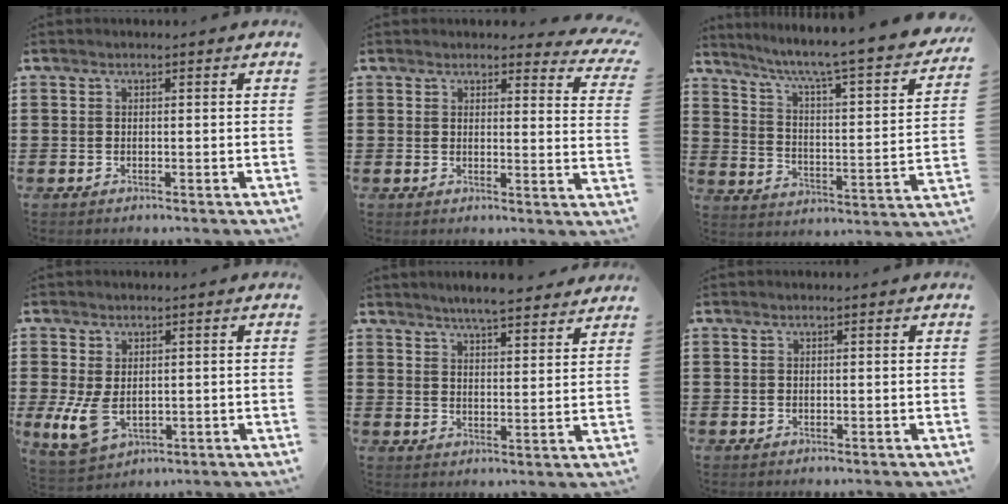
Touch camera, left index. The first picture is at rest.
{"total": 3.2, "force": [3.0, 0.5, 0.9], "torque": [-0.015, -0.016, 0.052]}
{"total": 5.3, "force": [4.1, -0.4, 3.3], "torque": [-0.084, -0.048, 0.055]}
{"total": 6.2, "force": [-0.7, 3.7, 4.9], "torque": [-0.120, -0.008, -0.013]}
{"total": 4.8, "force": [4.6, 0.0, 1.1], "torque": [-0.038, -0.017, 0.083]}
{"total": 0.0}